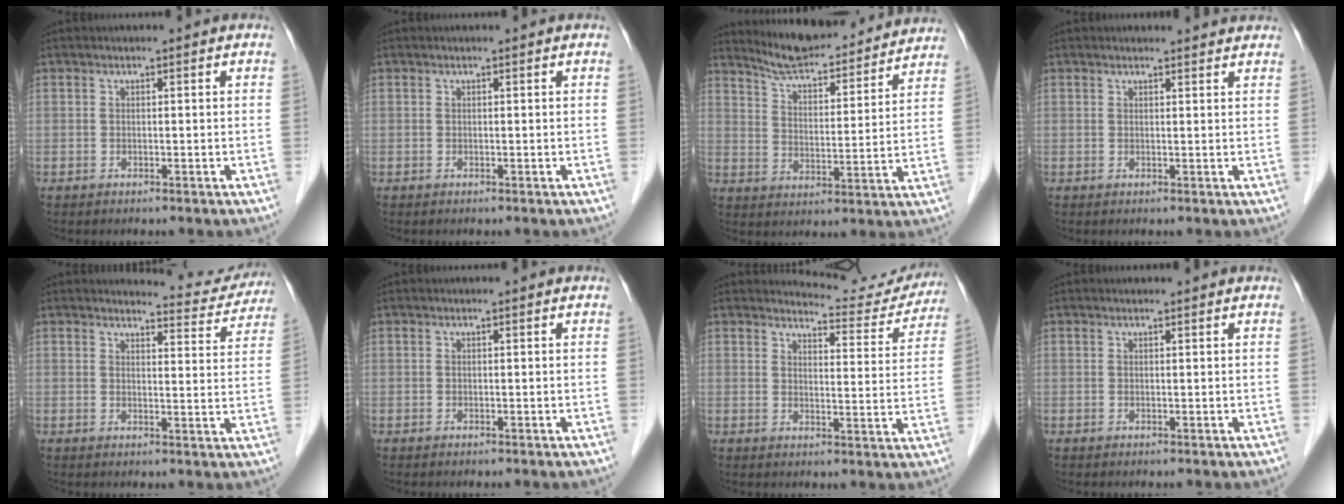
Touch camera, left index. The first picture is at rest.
{"total": 0.7, "force": [0.7, 0.0, 0.3], "torque": [-0.008, 0.008, 0.010]}
{"total": 17.9, "force": [16.8, 3.0, 5.4], "torque": [-0.077, -0.001, 0.235]}
{"total": 4.7, "force": [4.5, 0.6, 1.0], "torque": [-0.014, 0.015, 0.046]}
{"total": 7.9, "force": [7.8, 1.0, -0.2], "torque": [0.010, -0.021, 0.079]}
{"total": 0.0}
{"total": 10.4, "force": [10.3, 1.4, -0.1], "torque": [0.012, -0.034, 0.110]}
{"total": 1.4, "force": [1.3, 0.1, 0.4], "torque": [-0.009, 0.016, 0.022]}